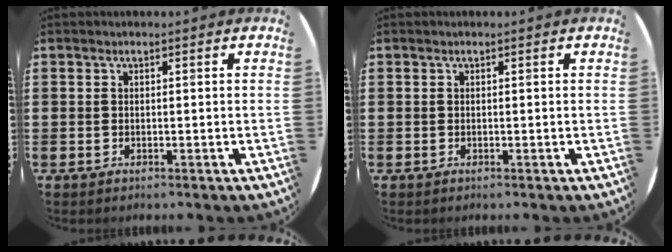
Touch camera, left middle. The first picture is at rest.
{"total": 0.0}